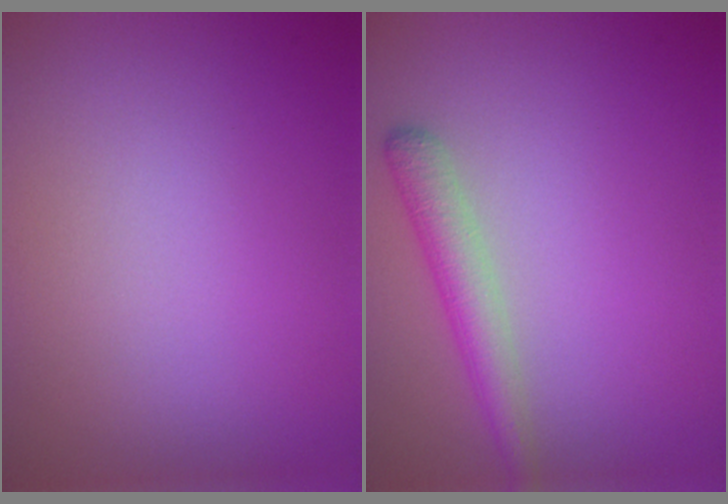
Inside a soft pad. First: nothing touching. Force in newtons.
{"total": 2.8, "press": 2.8, "slide": 0.2}